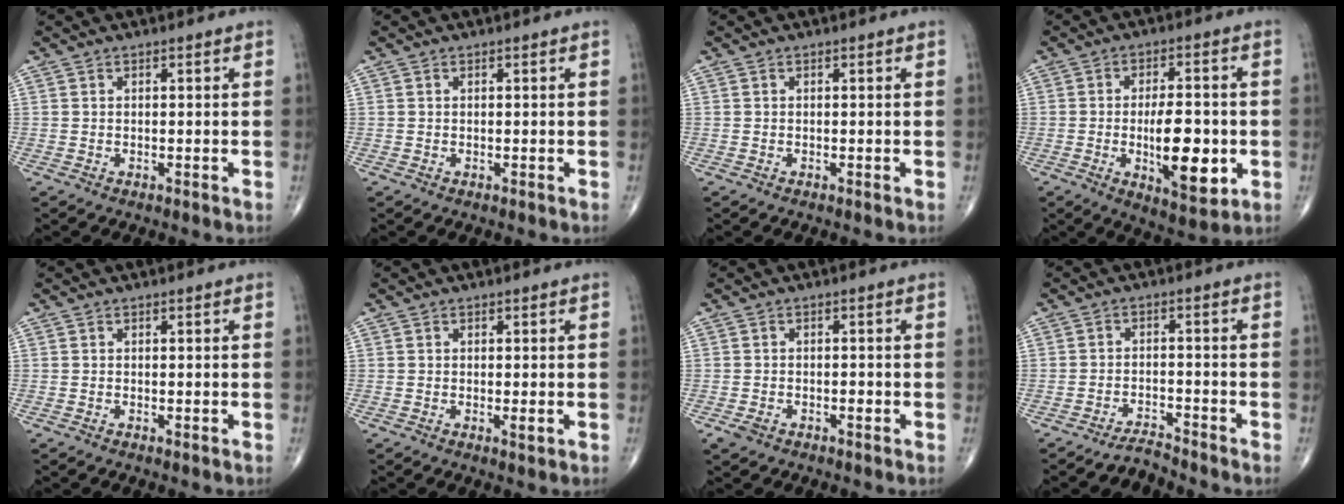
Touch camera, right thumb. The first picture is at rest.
{"total": 0.0}
{"total": 0.0}
{"total": 13.0, "force": [-2.4, 5.3, 11.6], "torque": [-0.163, 0.000, -0.026]}
{"total": 0.0}
{"total": 1.2, "force": [-0.2, 0.3, 1.2], "torque": [-0.019, -0.005, -0.004]}
{"total": 2.4, "force": [-1.1, 1.6, 1.4], "torque": [-0.024, 0.007, -0.013]}
{"total": 3.5, "force": [-3.5, -0.3, -0.1], "torque": [-0.003, 0.023, -0.064]}